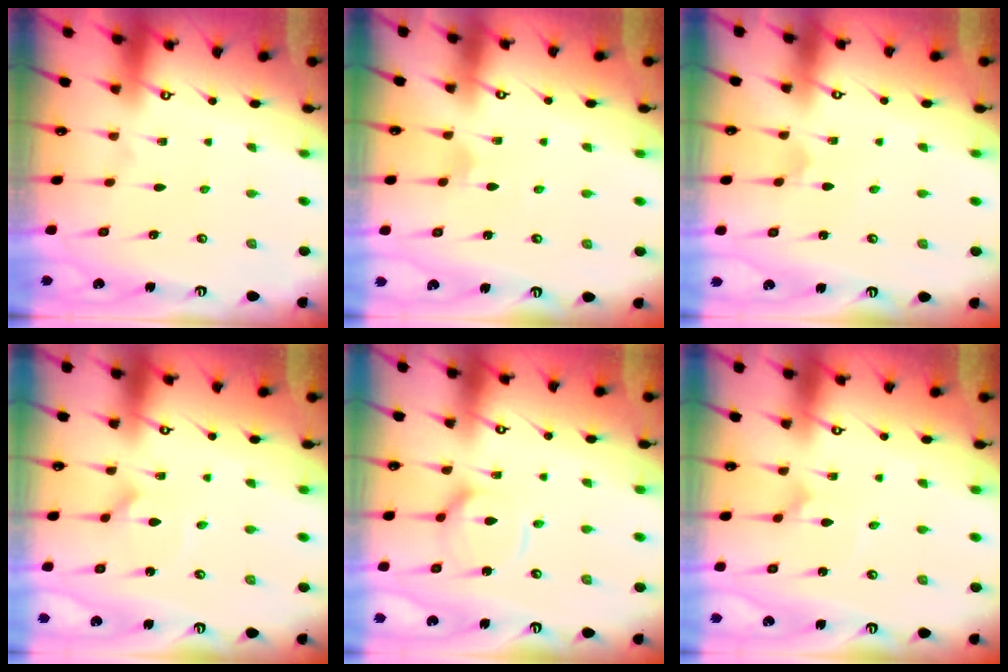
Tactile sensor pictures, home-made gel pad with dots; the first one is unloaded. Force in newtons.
{"total": 2.4, "press": 2.4, "slide": 0.1}
{"total": 0.6, "press": 0.6, "slide": 0.0}
{"total": 2.9, "press": 2.9, "slide": 0.2}
{"total": 9.7, "press": 9.7, "slide": 1.0}
{"total": 1.6, "press": 1.6, "slide": 0.1}